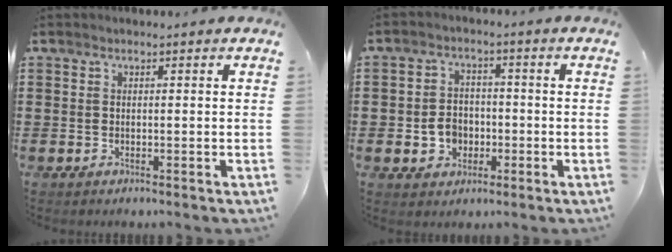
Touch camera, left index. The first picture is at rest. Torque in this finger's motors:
{"motor_torque": [0.34, 0.11, 0.23, 0.05]}